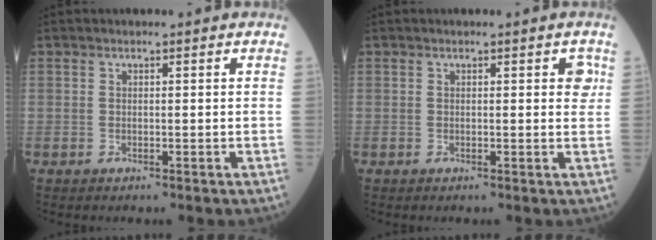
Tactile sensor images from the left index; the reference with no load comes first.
{"total": 2.2, "force": [0.9, 0.7, 1.9], "torque": [-0.015, 0.002, 0.004]}